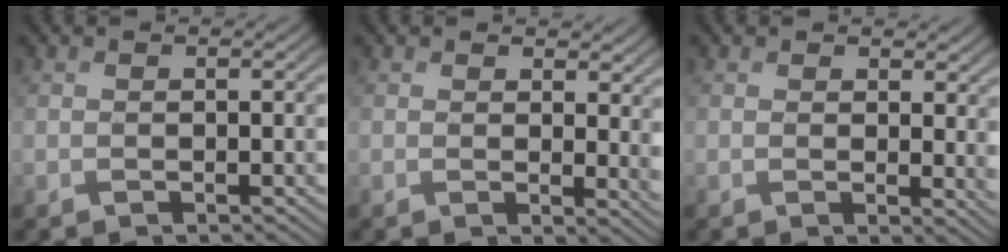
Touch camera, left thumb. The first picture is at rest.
{"total": 4.1, "force": [2.1, 1.8, 3.0], "torque": [-0.045, -0.006, 0.036]}
{"total": 3.2, "force": [1.7, 1.4, 2.4], "torque": [-0.034, -0.005, 0.029]}